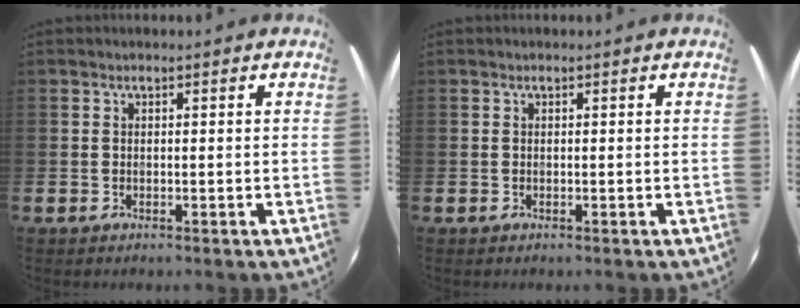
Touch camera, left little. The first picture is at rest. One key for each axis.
{"total": 0.0}